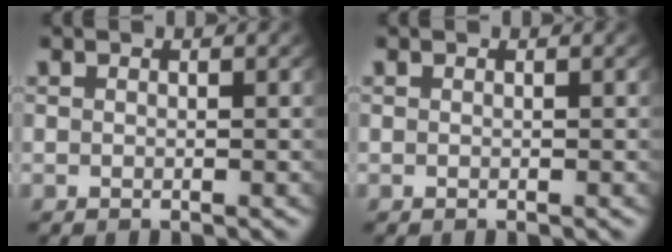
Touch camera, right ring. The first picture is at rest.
{"total": 0.0}